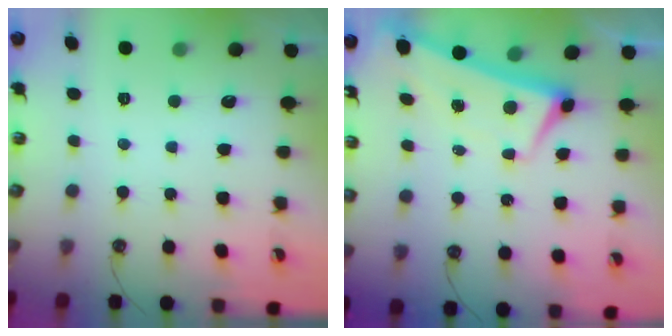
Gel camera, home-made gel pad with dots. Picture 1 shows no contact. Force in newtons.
{"total": 4.3, "press": 4.2, "slide": 1.0}